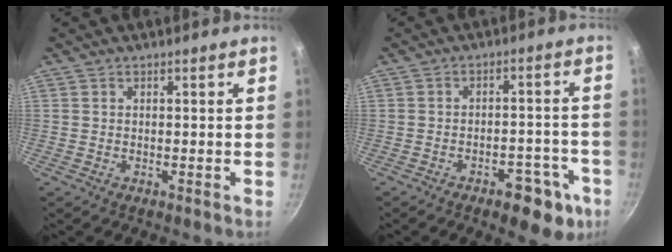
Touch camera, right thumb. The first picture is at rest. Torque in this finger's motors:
{"motor_torque": [0.95, 1.03, -0.04, -0.02, 0.19]}